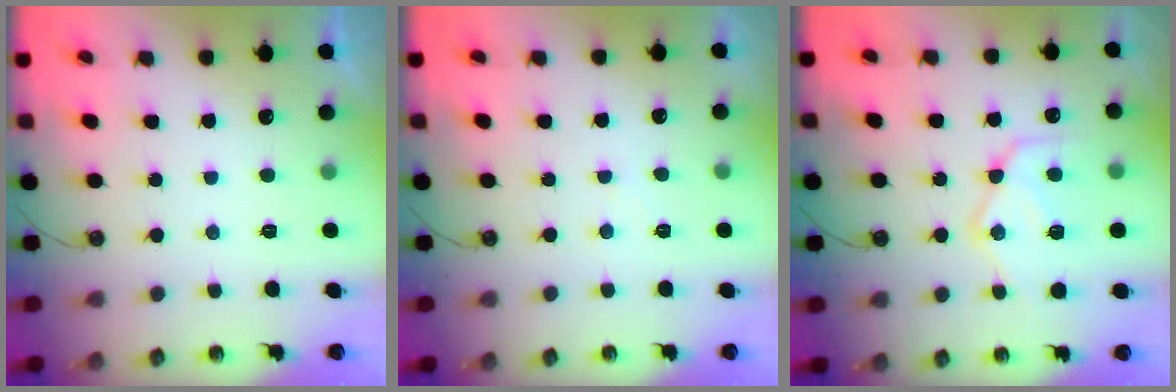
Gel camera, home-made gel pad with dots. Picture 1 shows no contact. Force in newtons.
{"total": 3.4, "press": 3.4, "slide": 0.5}
{"total": 15.3, "press": 15.2, "slide": 0.9}